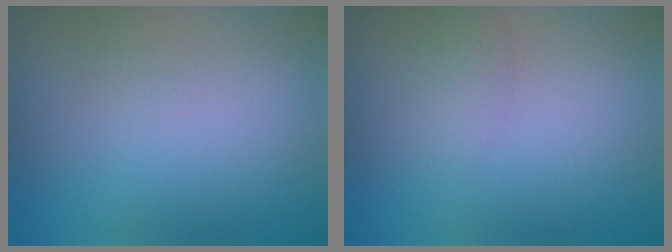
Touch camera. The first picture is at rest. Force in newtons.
{"total": 1.2, "press": 1.2, "slide": 0.1}